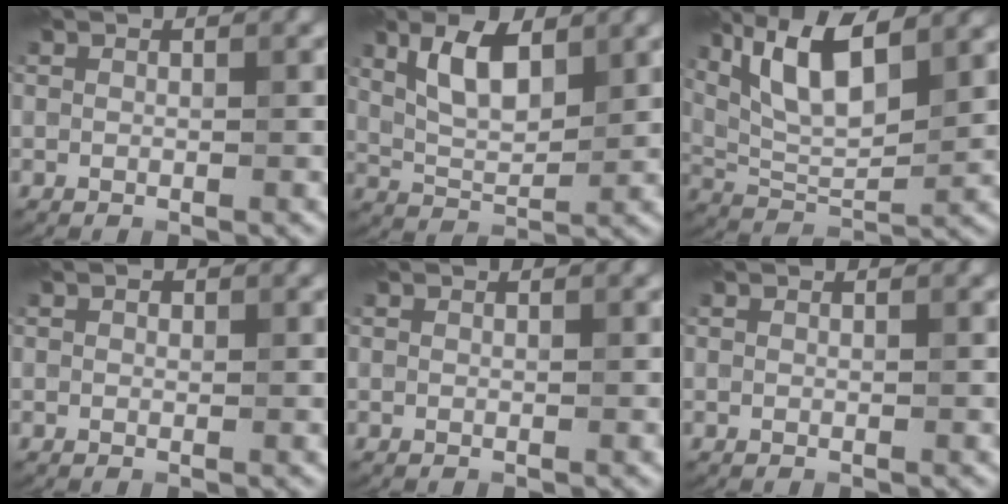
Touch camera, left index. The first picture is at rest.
{"total": 4.6, "force": [2.3, 2.0, 3.5], "torque": [-0.073, 0.006, 0.042]}
{"total": 8.5, "force": [4.5, 2.9, 6.6], "torque": [-0.128, 0.012, 0.085]}
{"total": 0.5, "force": [0.2, 0.4, 0.3], "torque": [-0.004, 0.001, 0.000]}
{"total": 0.0}
{"total": 0.0}